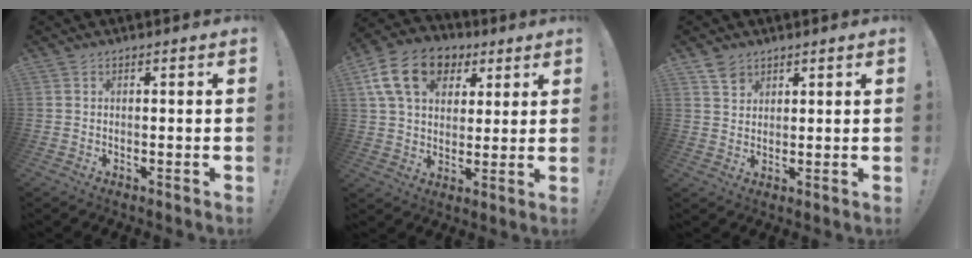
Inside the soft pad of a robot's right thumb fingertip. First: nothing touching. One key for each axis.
{"total": 17.4, "fx": 7.4, "fy": 12.5, "fz": 9.7, "tx": -0.147, "ty": -0.024, "tz": 0.141}
{"total": 4.0, "fx": 3.1, "fy": 2.4, "fz": 1.0, "tx": -0.014, "ty": -0.014, "tz": 0.058}